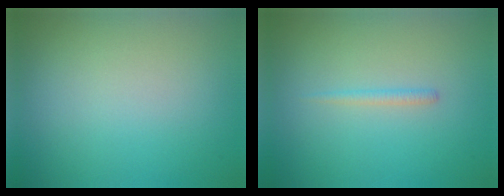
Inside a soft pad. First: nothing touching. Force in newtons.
{"total": 0.8, "press": 0.8, "slide": 0.1}